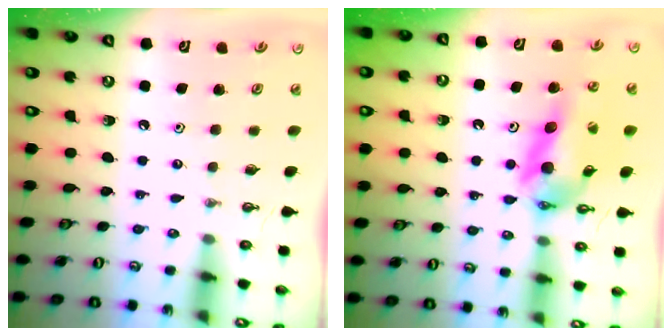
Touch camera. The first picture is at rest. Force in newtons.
{"total": 13.9, "press": 13.8, "slide": 1.9}